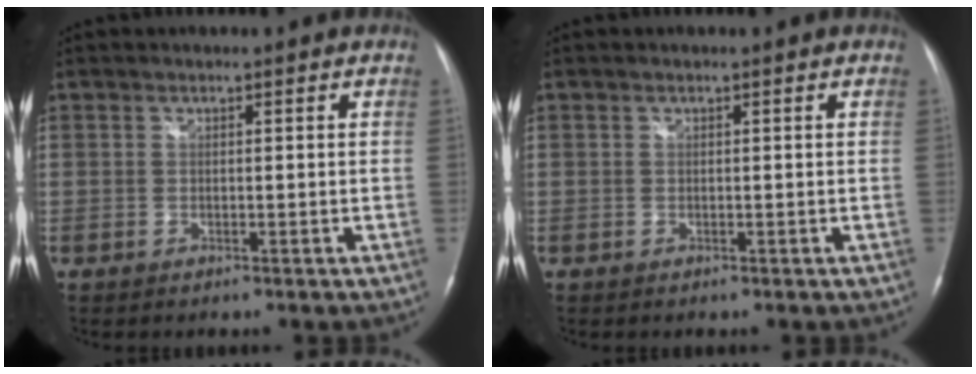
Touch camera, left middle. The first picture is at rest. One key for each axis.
{"total": 0.0}